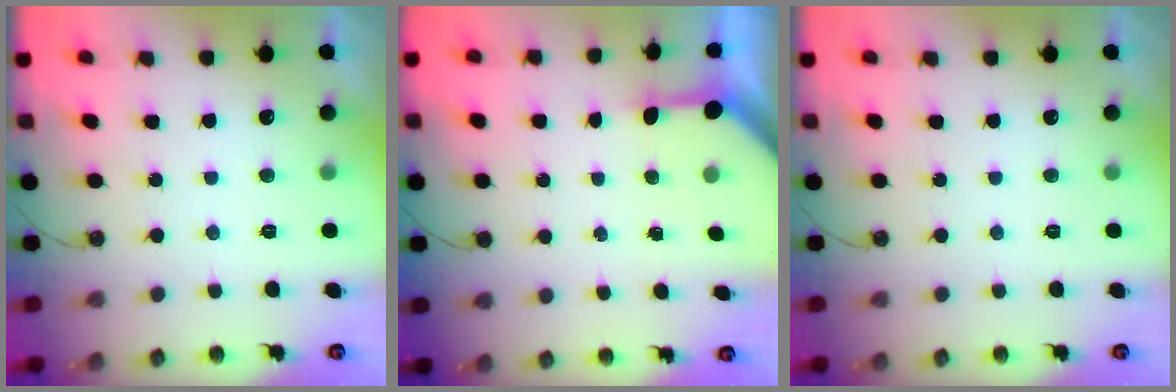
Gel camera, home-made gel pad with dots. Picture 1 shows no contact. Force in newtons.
{"total": 3.5, "press": 3.5, "slide": 0.4}
{"total": 0.0}